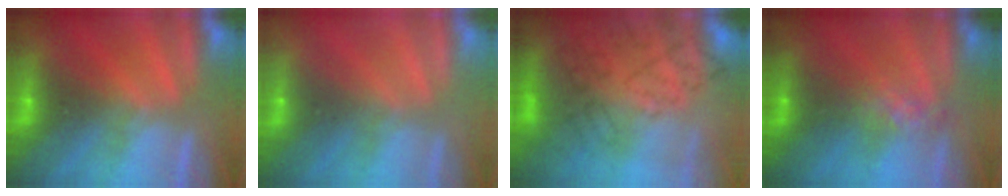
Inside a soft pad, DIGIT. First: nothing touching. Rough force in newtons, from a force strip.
{"total": 3.0}
{"total": 10.5}
{"total": 4.5}